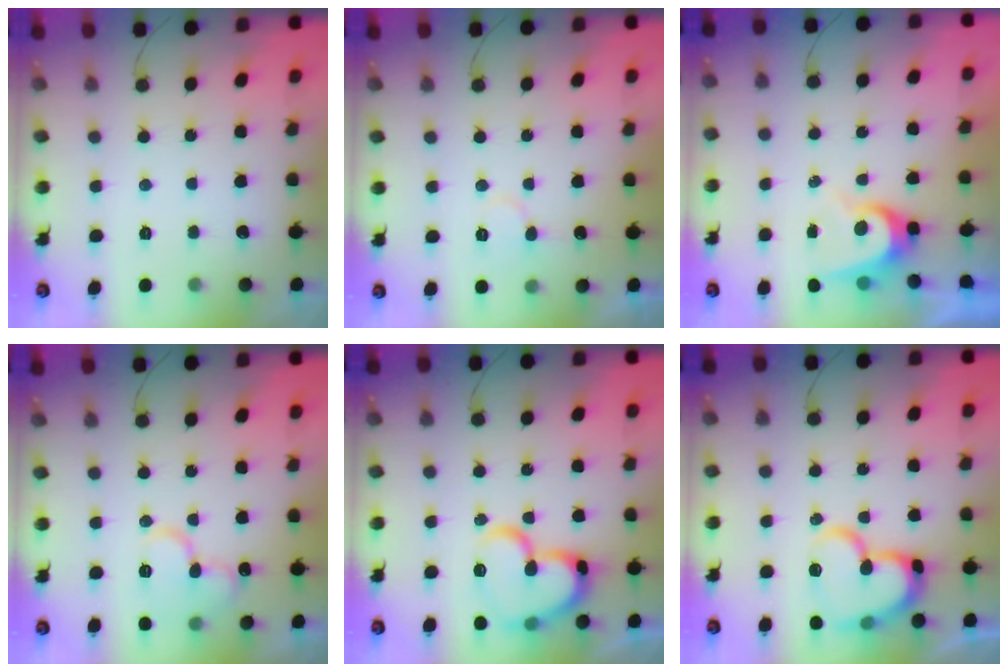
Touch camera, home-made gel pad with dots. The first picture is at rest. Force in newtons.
{"total": 6.3, "press": 6.3, "slide": 0.5}
{"total": 7.0, "press": 7.0, "slide": 0.7}
{"total": 12.9, "press": 12.8, "slide": 1.7}
{"total": 17.7, "press": 17.6, "slide": 1.8}
{"total": 15.9, "press": 15.8, "slide": 1.9}